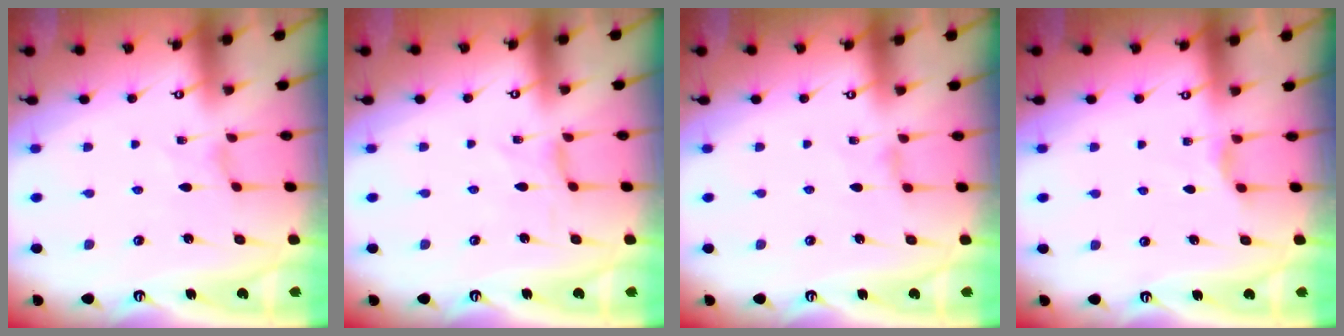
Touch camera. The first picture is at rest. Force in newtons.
{"total": 0.0}
{"total": 0.8, "press": 0.7, "slide": 0.3}
{"total": 2.4, "press": 2.4, "slide": 0.4}